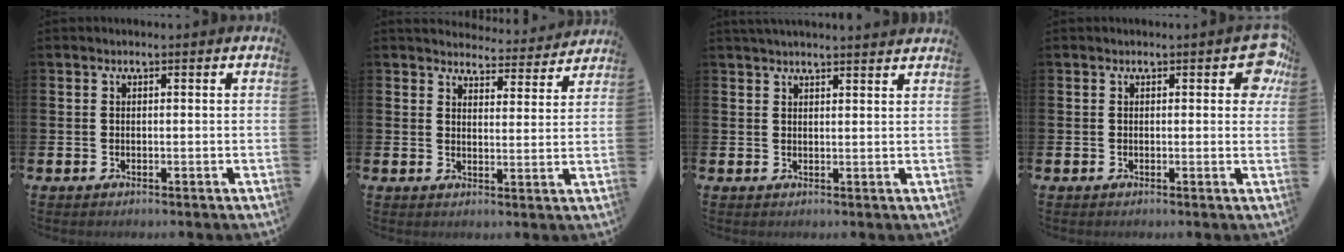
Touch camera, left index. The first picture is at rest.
{"total": 4.2, "force": [4.1, 0.8, 0.0], "torque": [-0.006, -0.033, 0.070]}
{"total": 2.4, "force": [2.4, -0.1, 0.3], "torque": [-0.009, -0.009, 0.043]}
{"total": 2.8, "force": [1.2, 1.2, 2.3], "torque": [-0.023, 0.000, 0.013]}